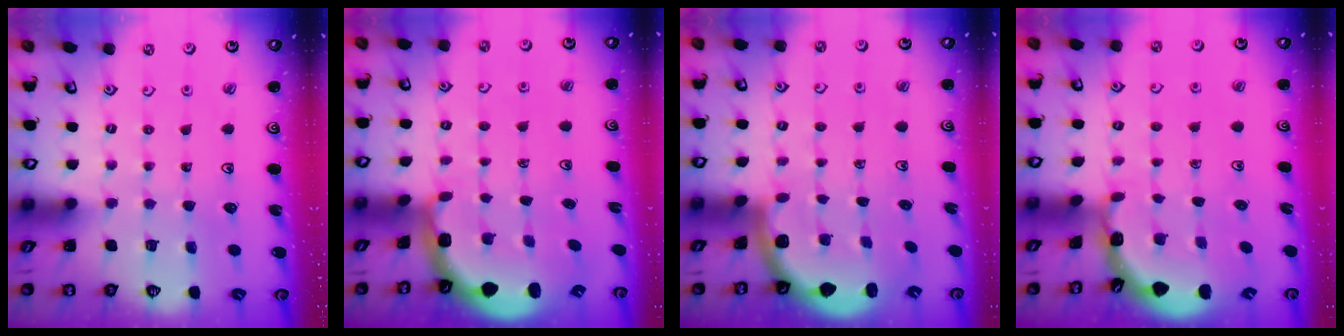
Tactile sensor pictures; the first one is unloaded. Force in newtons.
{"total": 2.1, "press": 1.9, "slide": 0.8}
{"total": 1.6, "press": 1.6, "slide": 0.1}
{"total": 1.8, "press": 1.8, "slide": 0.1}